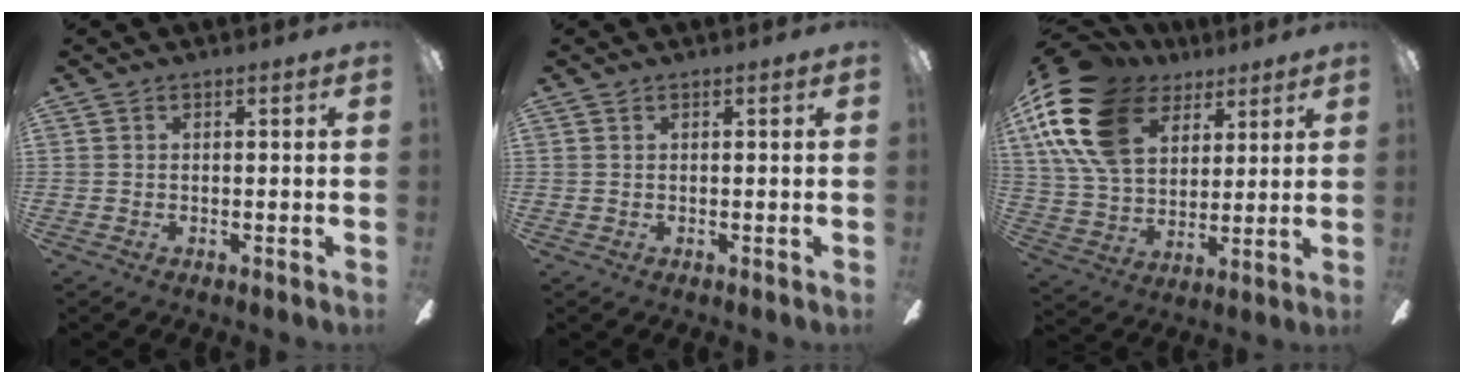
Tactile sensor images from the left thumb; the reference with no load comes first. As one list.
[{"total": 0.0}, {"total": 21.9, "force": [10.0, 14.2, 13.3], "torque": [-0.293, -0.033, 0.182]}]